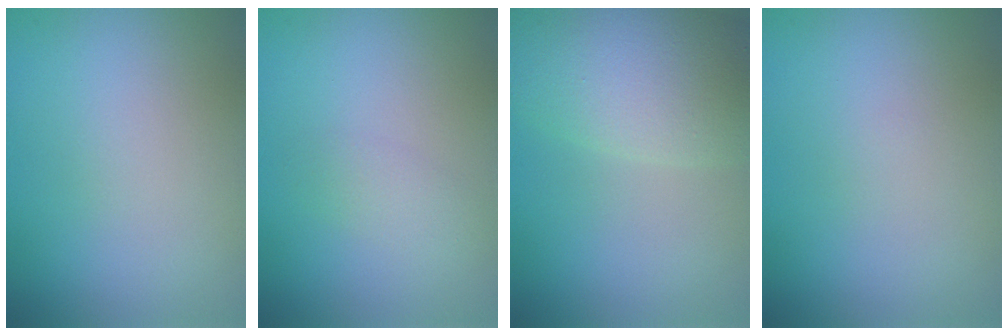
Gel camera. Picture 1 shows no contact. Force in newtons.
{"total": 1.4, "press": 1.4, "slide": 0.0}
{"total": 7.3, "press": 7.3, "slide": 0.2}
{"total": 0.0}